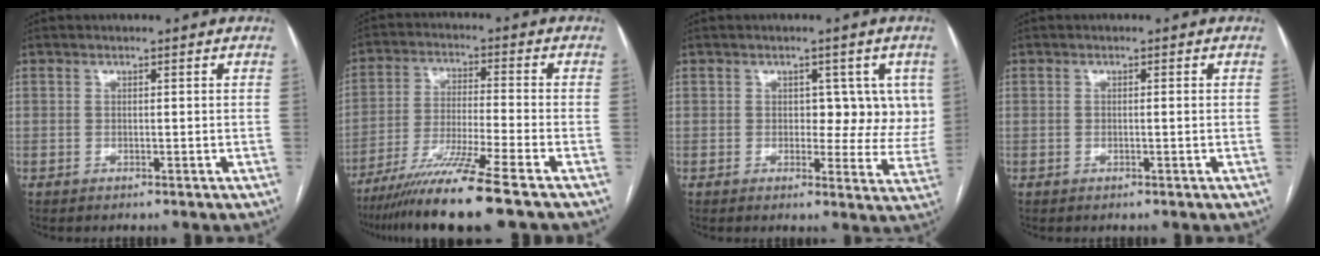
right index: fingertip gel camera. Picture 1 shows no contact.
{"total": 12.3, "force": [-9.2, -1.9, 7.8], "torque": [-0.138, -0.039, -0.159]}
{"total": 6.3, "force": [1.8, 4.1, 4.4], "torque": [-0.026, 0.008, 0.020]}
{"total": 0.7, "force": [0.0, 0.2, 0.7], "torque": [-0.016, 0.000, 0.002]}